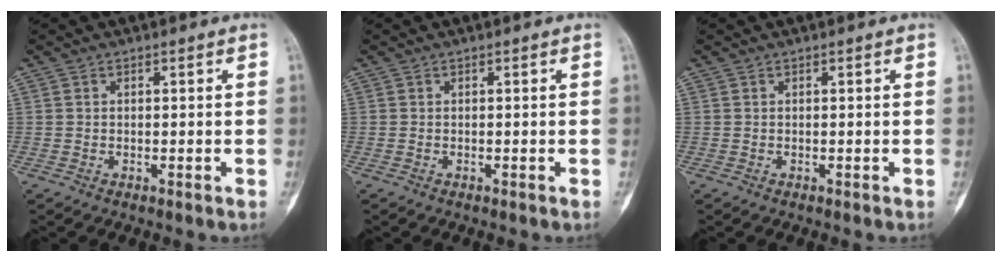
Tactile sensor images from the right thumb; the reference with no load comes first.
{"total": 0.0}
{"total": 0.0}